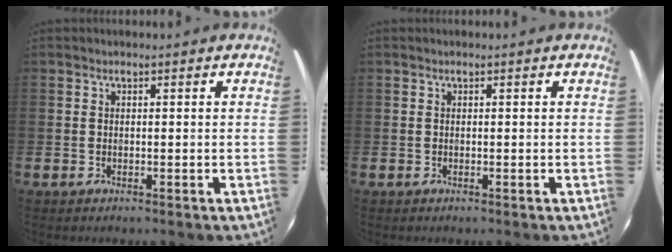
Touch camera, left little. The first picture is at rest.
{"total": 0.0}